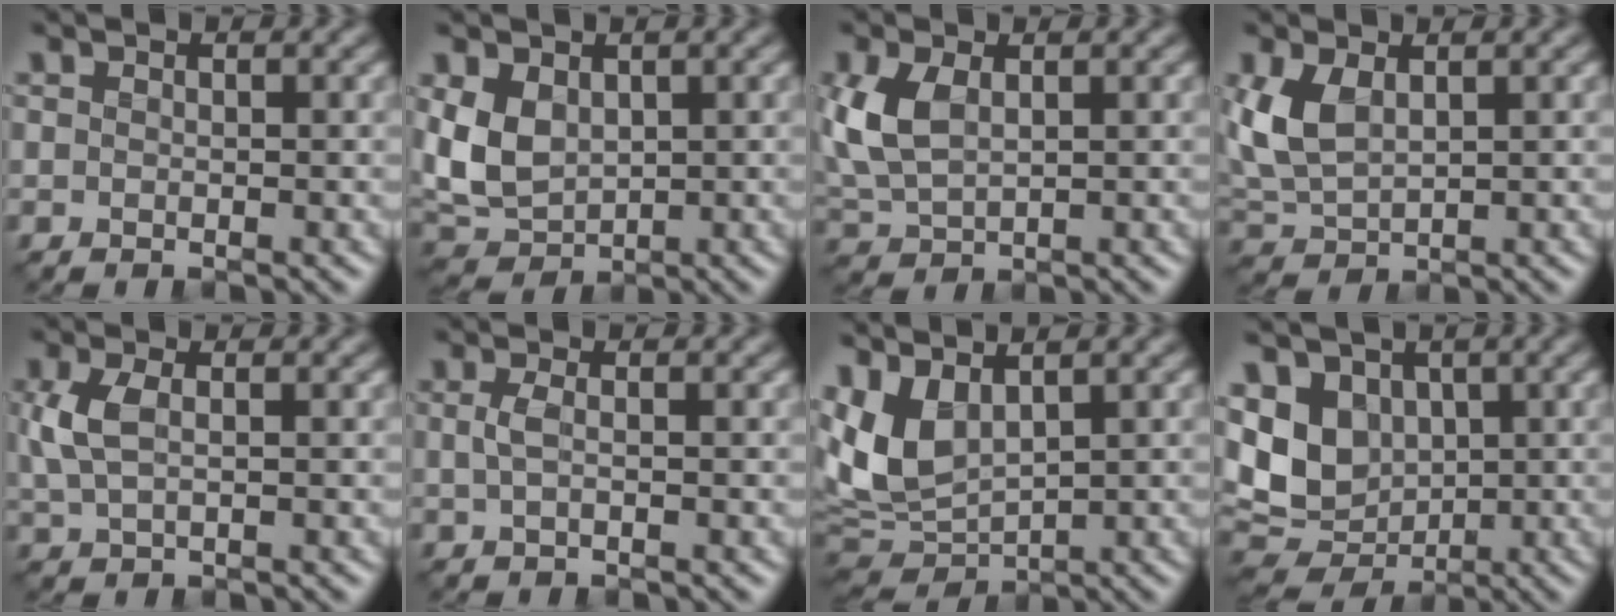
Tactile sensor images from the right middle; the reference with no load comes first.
{"total": 4.5, "force": [0.5, 3.2, 3.2], "torque": [-0.075, -0.004, 0.011]}
{"total": 4.7, "force": [0.8, 2.7, 3.7], "torque": [-0.097, 0.003, 0.021]}
{"total": 4.2, "force": [1.0, 2.4, 3.3], "torque": [-0.087, 0.001, 0.024]}
{"total": 2.9, "force": [0.3, 1.5, 2.5], "torque": [-0.063, 0.000, 0.007]}
{"total": 1.2, "force": [-0.2, 0.4, 1.1], "torque": [-0.030, -0.001, -0.005]}
{"total": 6.6, "force": [1.9, 3.8, 5.0], "torque": [-0.119, -0.004, 0.037]}
{"total": 7.6, "force": [0.7, 6.1, 4.5], "torque": [-0.104, -0.012, 0.011]}